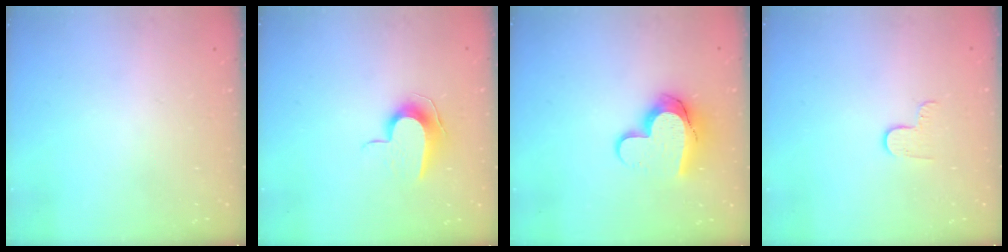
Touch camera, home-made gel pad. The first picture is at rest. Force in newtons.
{"total": 9.4, "press": 9.4, "slide": 0.5}
{"total": 12.2, "press": 12.2, "slide": 0.9}
{"total": 3.3, "press": 3.3, "slide": 0.4}